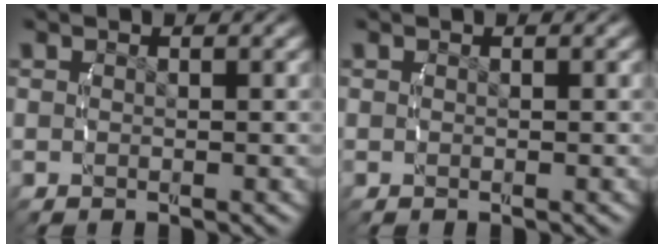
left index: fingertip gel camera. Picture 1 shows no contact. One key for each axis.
{"total": 0.0}